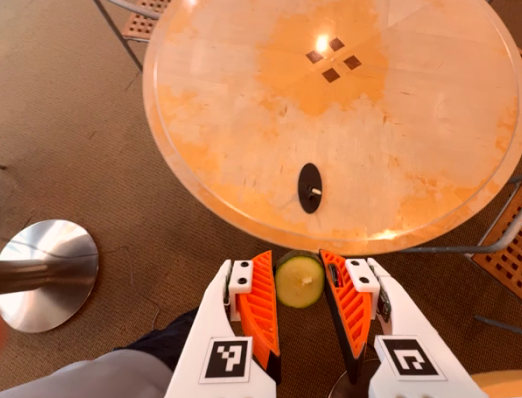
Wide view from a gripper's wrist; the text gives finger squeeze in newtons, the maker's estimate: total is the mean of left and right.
{"total": 8.1, "left": 8.0, "right": 8.3}